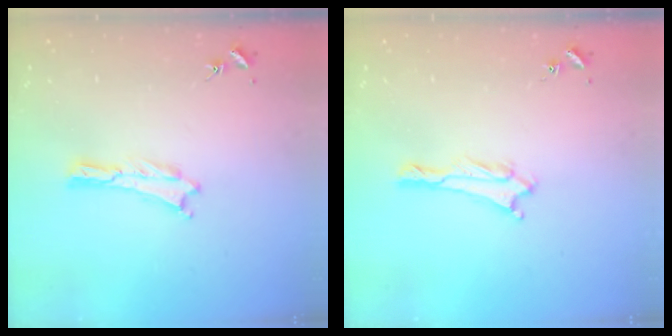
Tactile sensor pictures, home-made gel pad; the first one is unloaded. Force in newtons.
{"total": 1.4, "press": 1.4, "slide": 0.2}